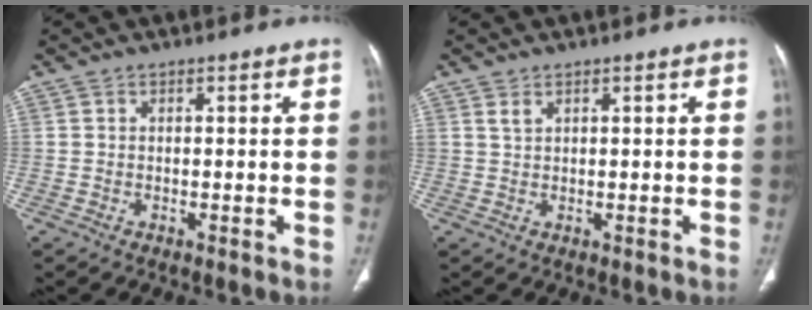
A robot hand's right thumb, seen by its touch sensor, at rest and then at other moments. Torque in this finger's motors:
{"motor_torque": [0.71, 3.48, 0.32, 0.16, 0.27]}